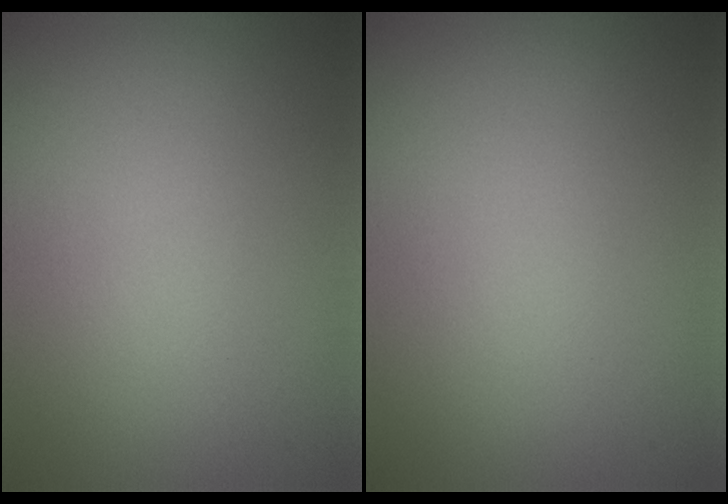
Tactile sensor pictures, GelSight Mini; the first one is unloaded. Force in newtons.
{"total": 0.0}